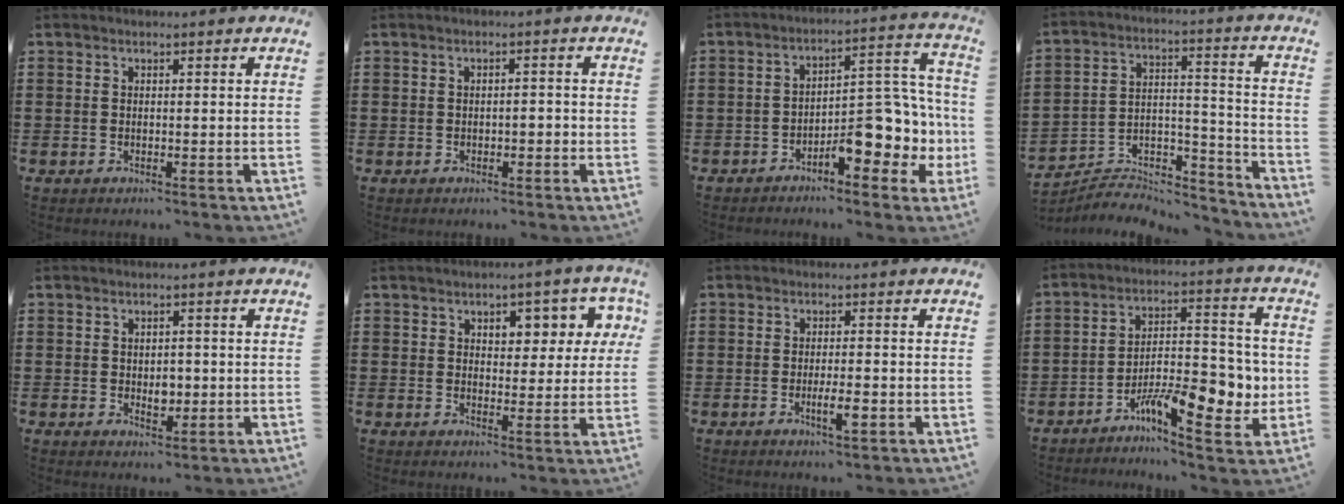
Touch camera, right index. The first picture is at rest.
{"total": 1.3, "force": [-0.6, 0.6, 0.9], "torque": [-0.020, 0.001, -0.013]}
{"total": 7.9, "force": [-3.7, 3.4, 6.1], "torque": [-0.076, -0.011, -0.070]}
{"total": 5.9, "force": [-5.7, 1.5, 0.7], "torque": [-0.009, 0.007, -0.113]}
{"total": 2.6, "force": [-0.1, 1.7, 2.0], "torque": [-0.025, -0.003, -0.006]}
{"total": 4.7, "force": [2.4, 3.0, 2.8], "torque": [-0.037, -0.002, 0.032]}
{"total": 3.6, "force": [-1.3, 0.7, 3.3], "torque": [-0.061, -0.001, -0.025]}
{"total": 10.6, "force": [-5.2, 4.2, 8.3], "torque": [-0.103, 0.012, -0.091]}